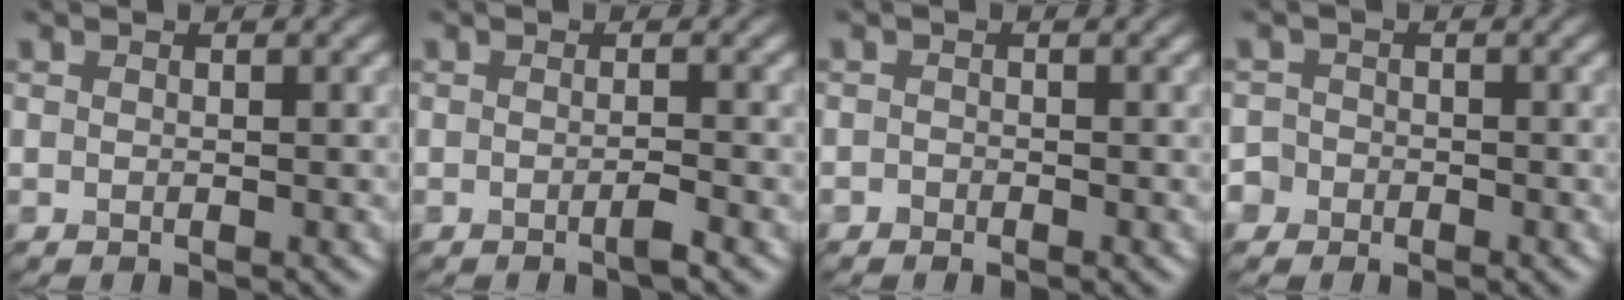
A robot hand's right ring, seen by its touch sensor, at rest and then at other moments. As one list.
[{"total": 1.3, "force": [-1.1, -0.6, 0.4], "torque": [-0.016, 0.001, -0.010]}, {"total": 1.5, "force": [-0.9, -0.7, -0.9], "torque": [-0.003, 0.003, -0.002]}, {"total": 2.0, "force": [-1.8, 0.3, -1.0], "torque": [-0.001, 0.004, -0.018]}]